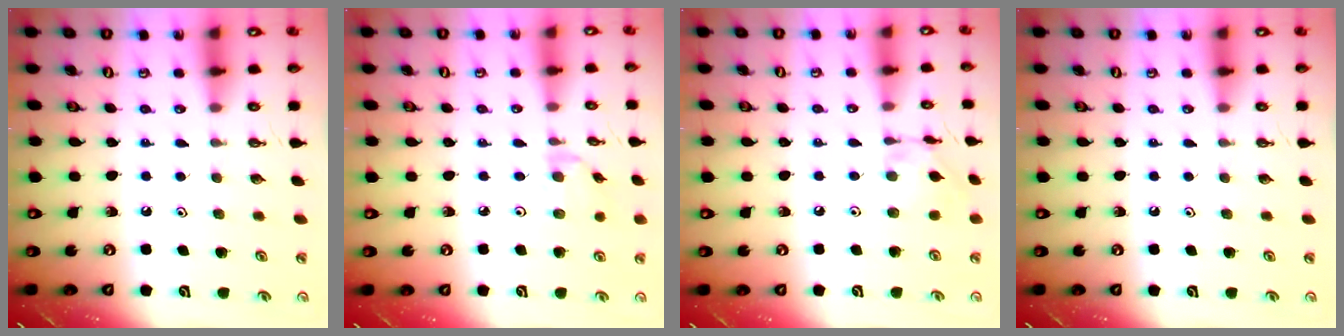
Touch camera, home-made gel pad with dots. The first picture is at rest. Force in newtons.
{"total": 2.4, "press": 2.4, "slide": 0.3}
{"total": 4.1, "press": 4.1, "slide": 0.4}
{"total": 0.0}